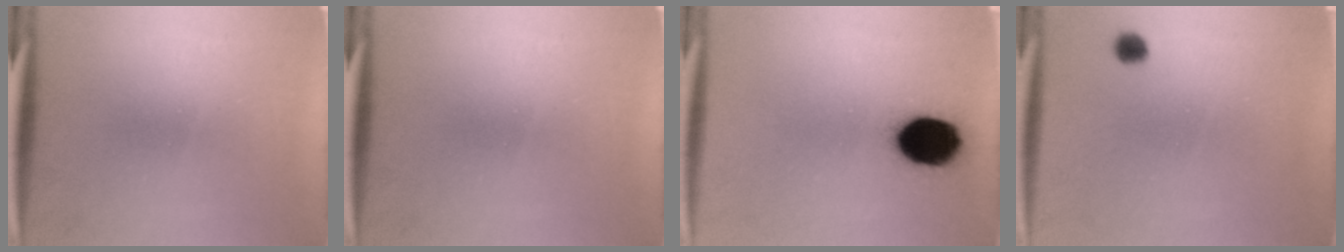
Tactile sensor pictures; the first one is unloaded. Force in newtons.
{"total": 0.0}
{"total": 12.7}
{"total": 1.9}